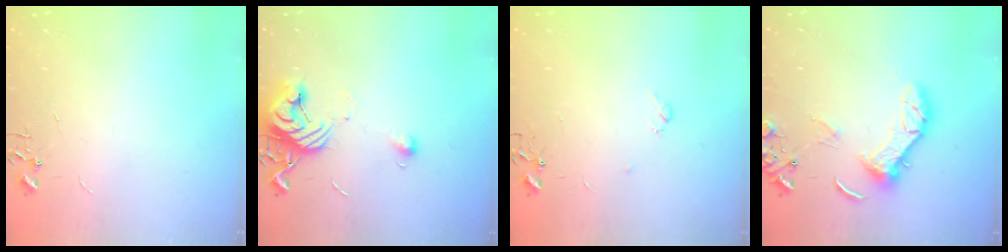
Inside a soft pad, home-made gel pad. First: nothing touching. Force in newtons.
{"total": 11.4, "press": 11.3, "slide": 1.2}
{"total": 3.7, "press": 3.7, "slide": 0.6}
{"total": 13.0, "press": 12.9, "slide": 1.1}